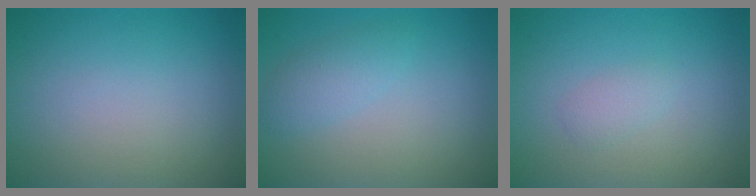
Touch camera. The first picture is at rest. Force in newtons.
{"total": 1.9, "press": 1.9, "slide": 0.1}
{"total": 1.1, "press": 1.1, "slide": 0.1}